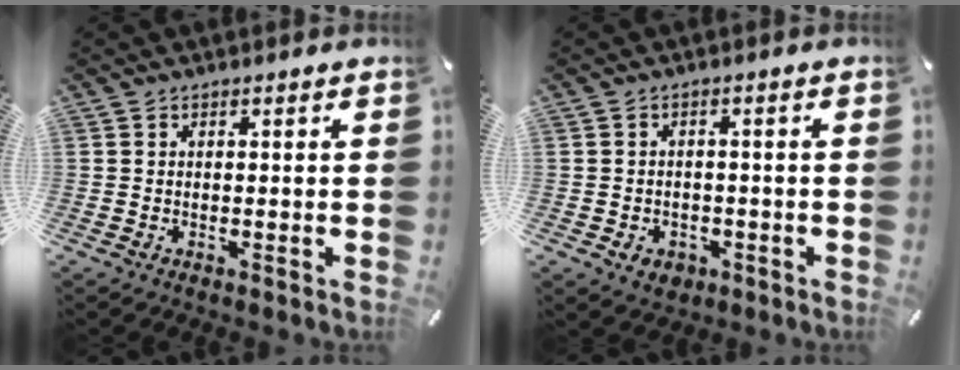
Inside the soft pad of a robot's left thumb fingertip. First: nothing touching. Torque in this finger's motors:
{"motor_torque": [0.05, 0.07, 0.12, -0.06, 0.07]}